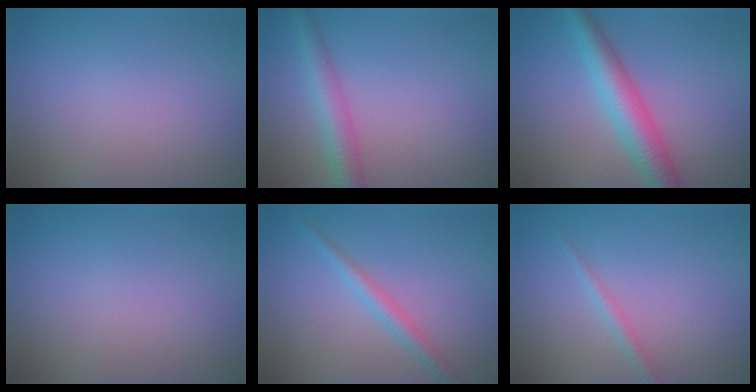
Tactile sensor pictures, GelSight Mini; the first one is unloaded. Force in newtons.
{"total": 3.6, "press": 3.6, "slide": 0.1}
{"total": 5.4, "press": 5.4, "slide": 0.1}
{"total": 0.0}
{"total": 2.0, "press": 2.0, "slide": 0.1}
{"total": 1.3, "press": 1.3, "slide": 0.1}